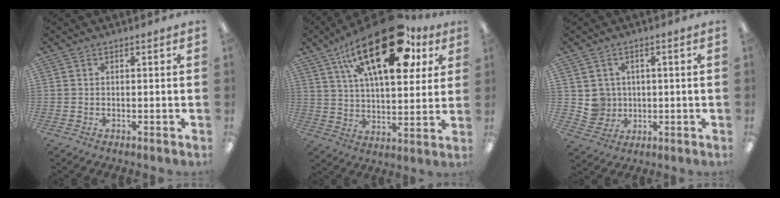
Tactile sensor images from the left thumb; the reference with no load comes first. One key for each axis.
{"total": 26.2, "fx": 13.5, "fy": 11.8, "fz": 19.1, "tx": -0.303, "ty": -0.053, "tz": 0.221}
{"total": 5.0, "fx": 1.2, "fy": 4.9, "fz": 0.2, "tx": -0.008, "ty": -0.001, "tz": 0.025}